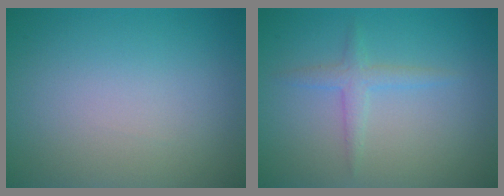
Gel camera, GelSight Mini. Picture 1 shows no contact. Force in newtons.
{"total": 1.7, "press": 1.7, "slide": 0.1}